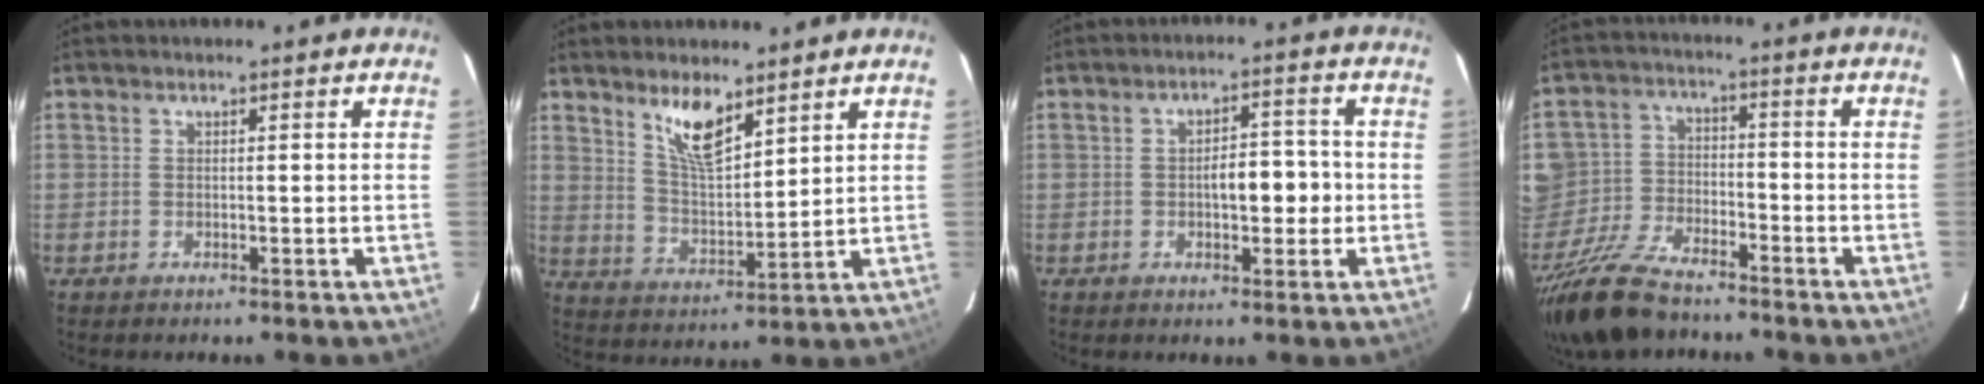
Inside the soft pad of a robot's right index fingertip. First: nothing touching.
{"total": 8.7, "force": [5.9, 2.8, 5.8], "torque": [-0.102, -0.001, 0.120]}
{"total": 5.7, "force": [-0.8, 2.7, 4.9], "torque": [-0.079, 0.010, -0.008]}
{"total": 10.9, "force": [-8.8, 5.0, 4.0], "torque": [-0.118, 0.001, -0.167]}